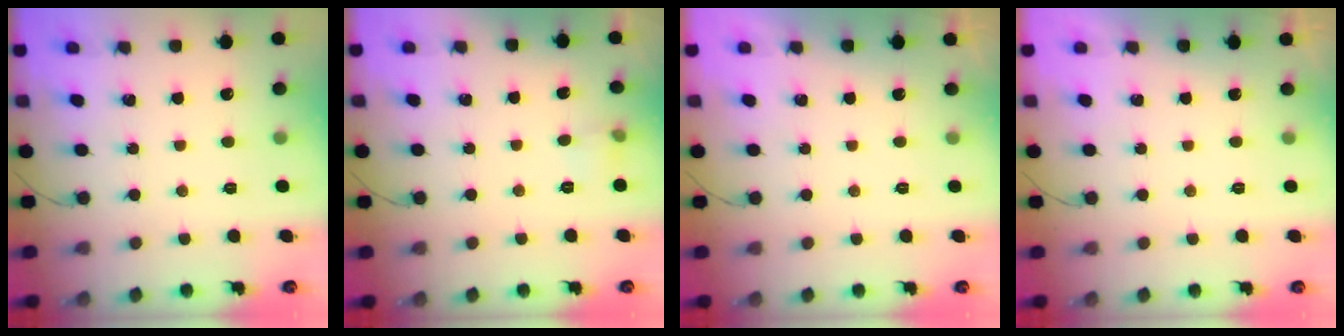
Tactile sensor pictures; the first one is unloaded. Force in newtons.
{"total": 5.1, "press": 4.8, "slide": 1.7}
{"total": 0.0}
{"total": 0.0}